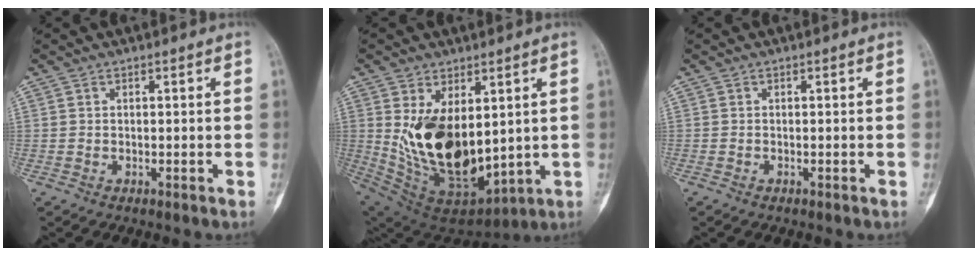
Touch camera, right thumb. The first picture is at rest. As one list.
[{"total": 19.3, "force": [2.5, 11.0, 15.6], "torque": [-0.255, -0.038, 0.081]}, {"total": 0.0}]